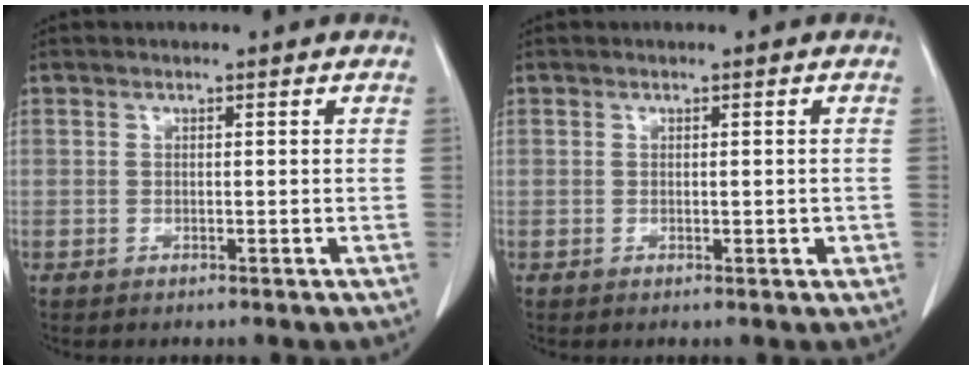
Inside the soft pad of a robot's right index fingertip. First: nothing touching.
{"total": 1.1, "force": [-0.1, 0.6, 1.0], "torque": [-0.013, -0.001, 0.003]}